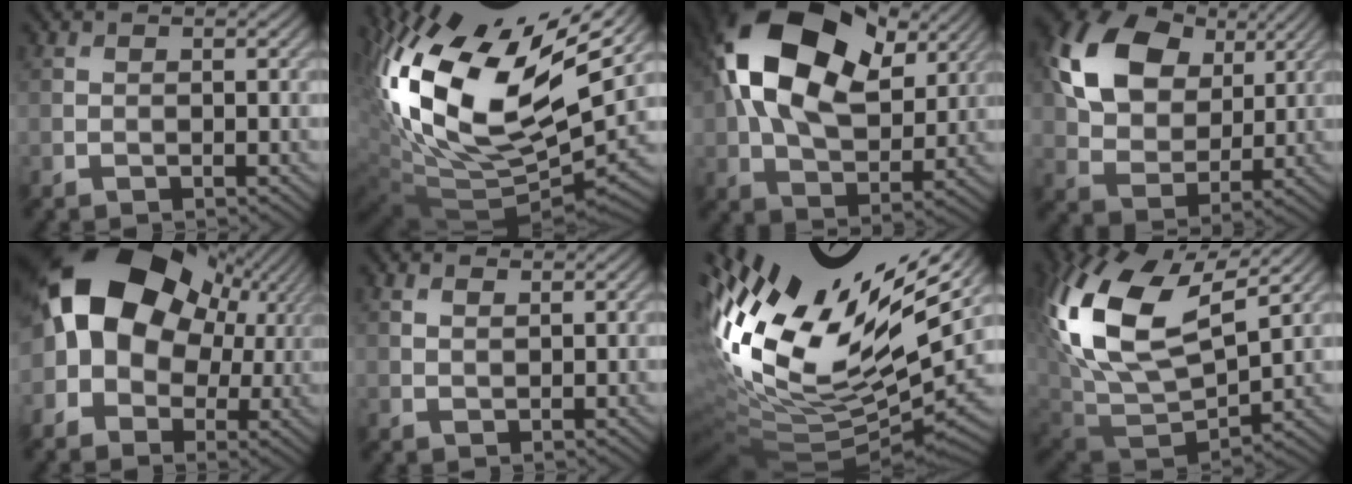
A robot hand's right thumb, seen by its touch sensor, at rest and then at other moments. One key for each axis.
{"total": 20.6, "fx": 6.7, "fy": 10.1, "fz": 16.7, "tx": -0.353, "ty": -0.002, "tz": 0.132}
{"total": 19.2, "fx": 6.3, "fy": 11.8, "fz": 13.8, "tx": -0.272, "ty": 0.021, "tz": 0.100}
{"total": 13.4, "fx": 4.8, "fy": 9.4, "fz": 8.3, "tx": -0.187, "ty": 0.017, "tz": 0.083}
{"total": 16.7, "fx": 2.9, "fy": 12.2, "fz": 11.0, "tx": -0.202, "ty": 0.009, "tz": 0.054}
{"total": 1.3, "fx": 0.9, "fy": 0.6, "fz": 0.7, "tx": -0.019, "ty": -0.002, "tz": 0.020}
{"total": 19.4, "fx": 7.1, "fy": 8.0, "fz": 16.2, "tx": -0.285, "ty": 0.012, "tz": 0.144}
{"total": 17.7, "fx": 6.6, "fy": 10.2, "fz": 12.9, "tx": -0.315, "ty": 0.006, "tz": 0.136}